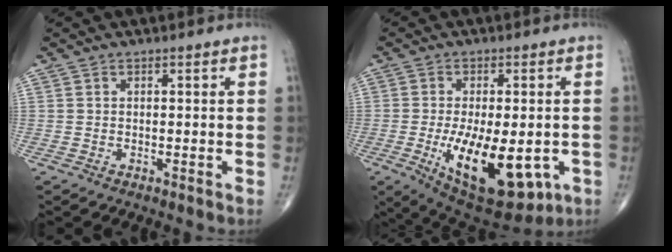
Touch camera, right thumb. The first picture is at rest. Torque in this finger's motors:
{"motor_torque": [2.25, 2.05, 0.82, 0.24, 0.48]}